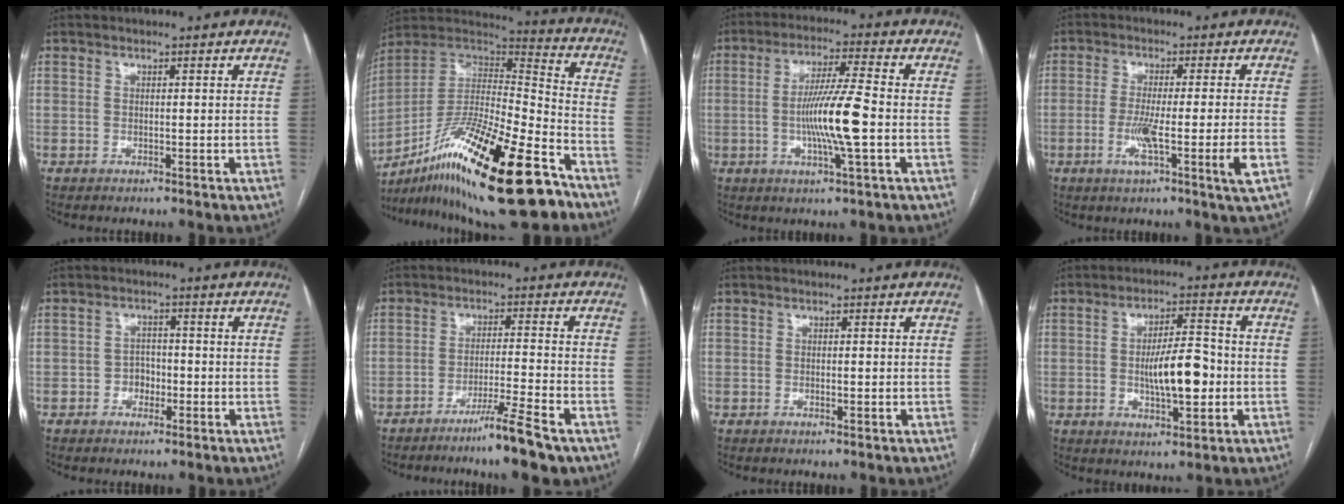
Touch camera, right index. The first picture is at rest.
{"total": 26.7, "force": [-15.8, 4.8, 21.0], "torque": [-0.338, -0.021, -0.271]}
{"total": 10.2, "force": [-1.7, -0.1, 10.1], "torque": [-0.191, -0.005, -0.035]}
{"total": 8.3, "force": [-2.6, -0.9, 7.8], "torque": [-0.139, -0.021, -0.046]}
{"total": 2.8, "force": [-1.0, 2.2, 1.4], "torque": [-0.013, 0.009, -0.018]}
{"total": 7.9, "force": [-5.4, -0.5, 5.7], "torque": [-0.092, -0.018, -0.094]}
{"total": 0.8, "force": [-0.2, 0.1, 0.7], "torque": [-0.015, -0.001, -0.003]}
{"total": 9.2, "force": [-1.2, 2.7, 8.7], "torque": [-0.152, 0.008, -0.017]}